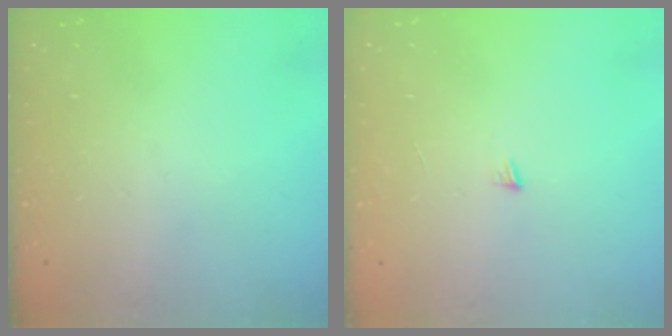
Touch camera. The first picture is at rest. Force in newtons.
{"total": 3.1, "press": 3.1, "slide": 0.3}